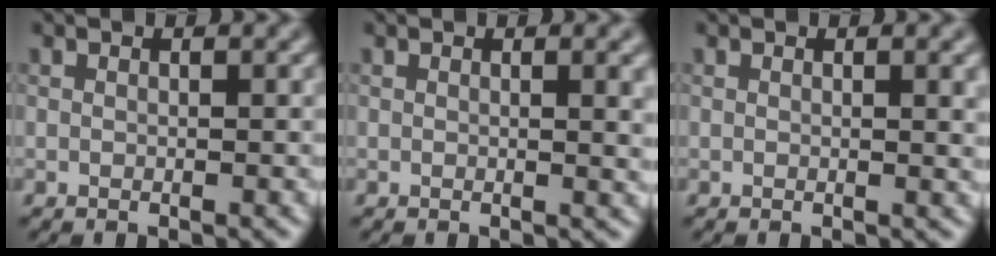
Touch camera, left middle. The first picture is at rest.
{"total": 2.5, "force": [0.6, 0.8, 2.3], "torque": [-0.019, 0.002, 0.006]}
{"total": 2.0, "force": [0.6, 0.6, 1.9], "torque": [-0.016, 0.003, 0.006]}